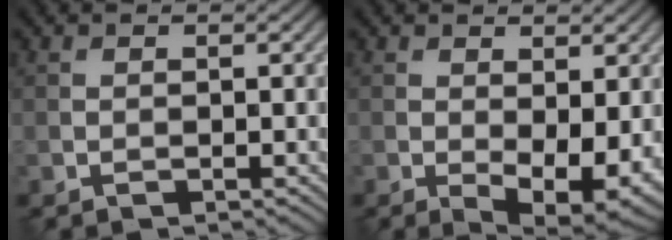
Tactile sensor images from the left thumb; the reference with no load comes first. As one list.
[{"total": 6.8, "force": [-1.5, 3.3, 5.8], "torque": [-0.099, -0.023, -0.008]}]